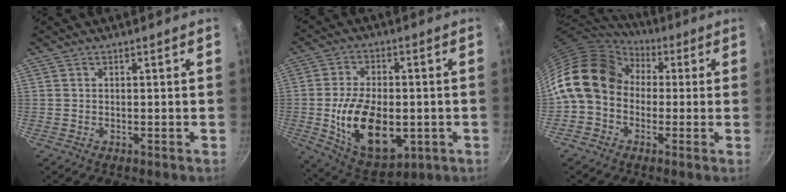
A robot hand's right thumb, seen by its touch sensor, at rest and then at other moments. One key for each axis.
{"total": 17.6, "fx": -2.9, "fy": 10.4, "fz": 13.8, "tx": -0.219, "ty": 0.000, "tz": -0.034}
{"total": 16.5, "fx": 2.0, "fy": 13.0, "fz": 9.8, "tx": -0.169, "ty": 0.038, "tz": 0.015}